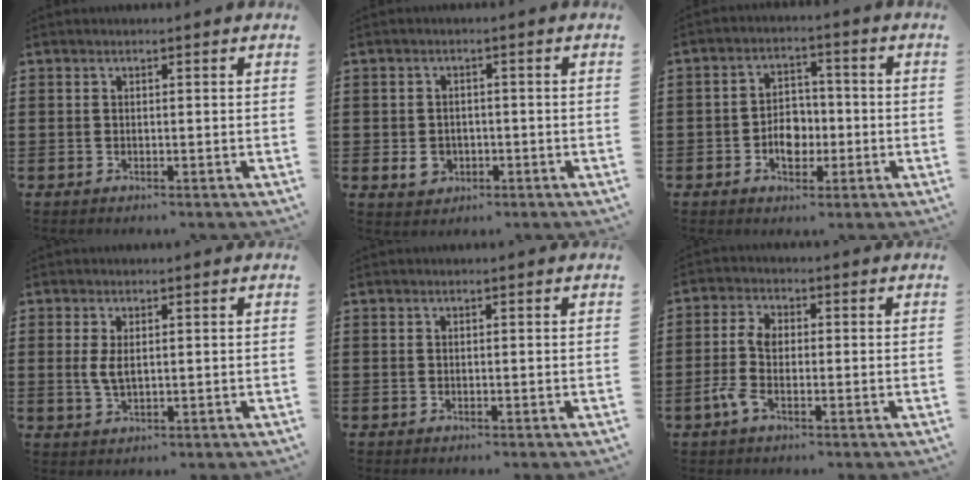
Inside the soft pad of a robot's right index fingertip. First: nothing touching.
{"total": 3.9, "force": [-1.1, 3.1, 2.1], "torque": [-0.035, 0.001, -0.023]}
{"total": 5.0, "force": [-1.5, 3.6, 3.0], "torque": [-0.045, 0.001, -0.031]}
{"total": 2.9, "force": [0.4, 1.2, 2.6], "torque": [-0.062, 0.001, 0.004]}
{"total": 0.0}
{"total": 4.4, "force": [-1.3, 2.3, 3.6], "torque": [-0.092, -0.002, -0.032]}